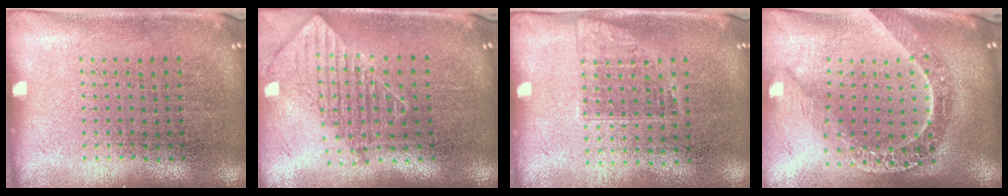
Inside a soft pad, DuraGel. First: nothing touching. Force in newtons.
{"total": 1.7, "press": 1.3, "slide": 1.0}
{"total": 1.1, "press": 1.0, "slide": 0.6}
{"total": 2.7, "press": 2.2, "slide": 1.6}